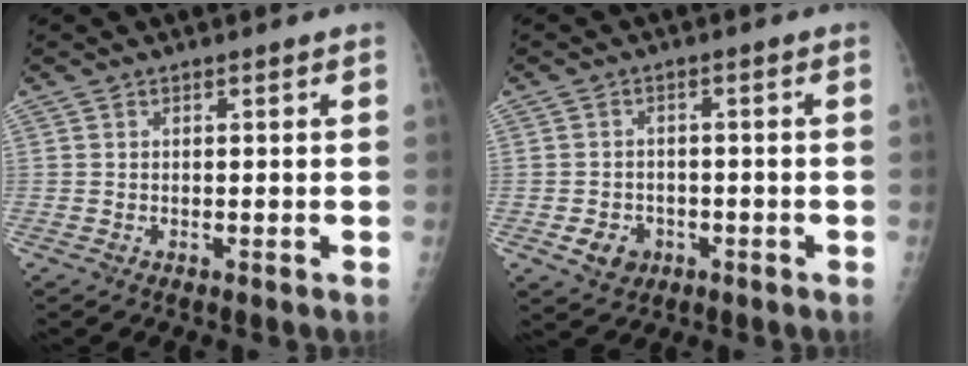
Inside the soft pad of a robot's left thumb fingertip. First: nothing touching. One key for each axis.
{"total": 4.6, "fx": -1.8, "fy": 3.8, "fz": 1.8, "tx": -0.015, "ty": 0.007, "tz": -0.022}